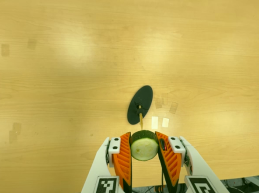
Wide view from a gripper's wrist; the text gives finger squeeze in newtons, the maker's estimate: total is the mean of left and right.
{"total": 12.0, "left": 11.5, "right": 12.6}